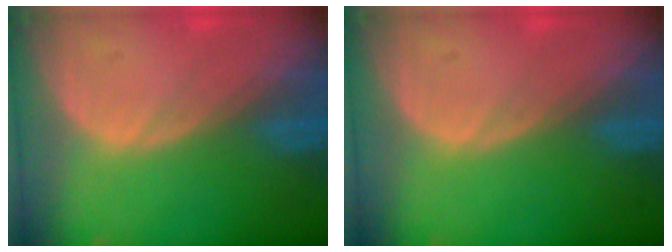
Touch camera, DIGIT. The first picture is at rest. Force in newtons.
{"total": 0.0}